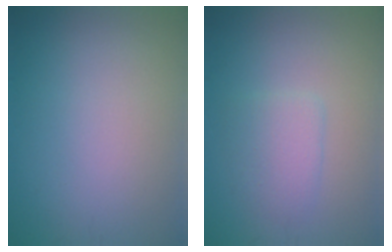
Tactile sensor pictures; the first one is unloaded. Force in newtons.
{"total": 2.4, "press": 2.3, "slide": 0.5}